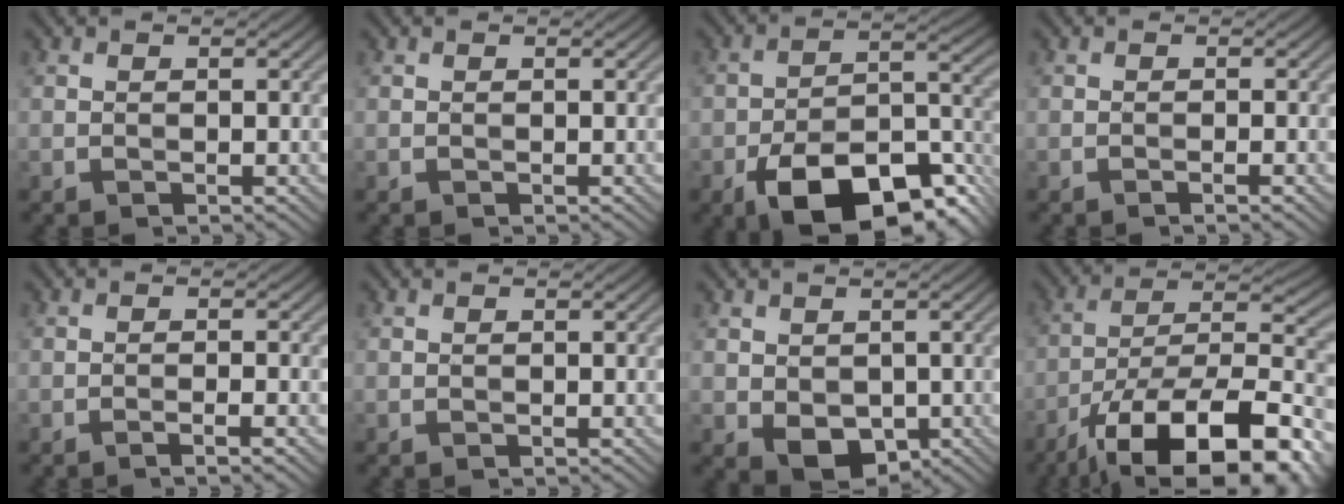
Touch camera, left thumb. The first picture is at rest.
{"total": 0.0}
{"total": 15.9, "force": [-9.5, 6.9, 10.8], "torque": [-0.177, -0.014, -0.159]}
{"total": 1.1, "force": [-0.6, -0.1, 0.9], "torque": [-0.016, 0.004, -0.016]}
{"total": 2.1, "force": [-1.1, 0.1, 1.7], "torque": [-0.024, 0.010, -0.028]}
{"total": 0.0}
{"total": 4.3, "force": [-0.6, 3.1, 2.9], "torque": [-0.064, -0.013, -0.005]}
{"total": 19.1, "force": [-11.5, 7.1, 13.5], "torque": [-0.221, -0.012, -0.190]}